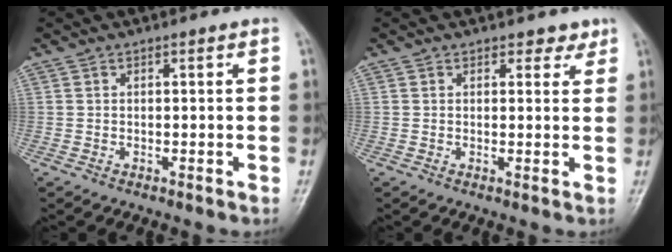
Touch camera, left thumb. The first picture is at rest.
{"total": 2.4, "force": [1.8, 1.5, 0.7], "torque": [0.014, -0.008, 0.018]}